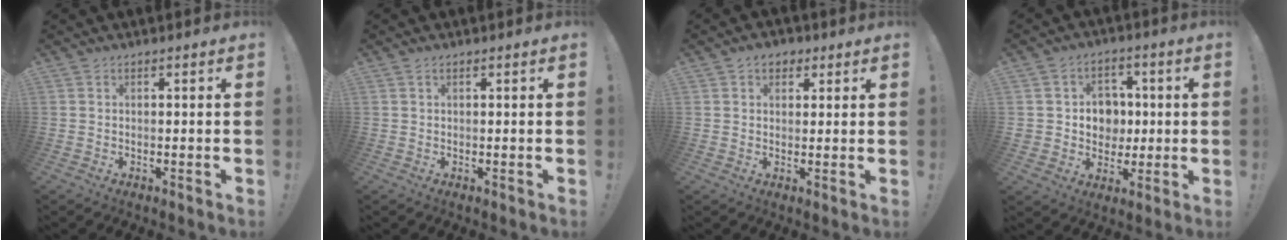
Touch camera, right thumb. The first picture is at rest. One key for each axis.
{"total": 0.6, "fx": 0.4, "fy": 0.3, "fz": 0.4, "tx": -0.009, "ty": 0.001, "tz": 0.007}
{"total": 4.3, "fx": 2.0, "fy": 3.3, "fz": 1.9, "tx": -0.019, "ty": -0.003, "tz": 0.034}
{"total": 9.2, "fx": 0.5, "fy": 8.9, "fz": 2.4, "tx": -0.030, "ty": -0.001, "tz": 0.021}